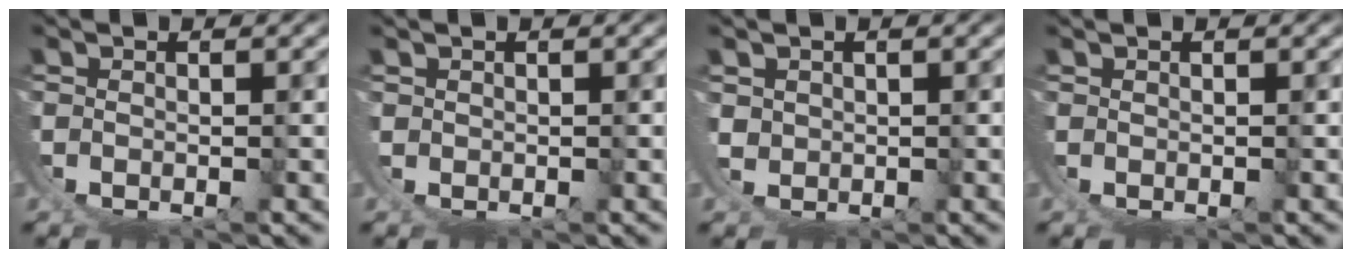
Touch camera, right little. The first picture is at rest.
{"total": 1.0, "force": [0.4, 0.1, -0.8], "torque": [0.014, 0.003, 0.005]}
{"total": 1.8, "force": [1.6, 0.0, -1.0], "torque": [0.005, -0.007, 0.030]}
{"total": 0.0}